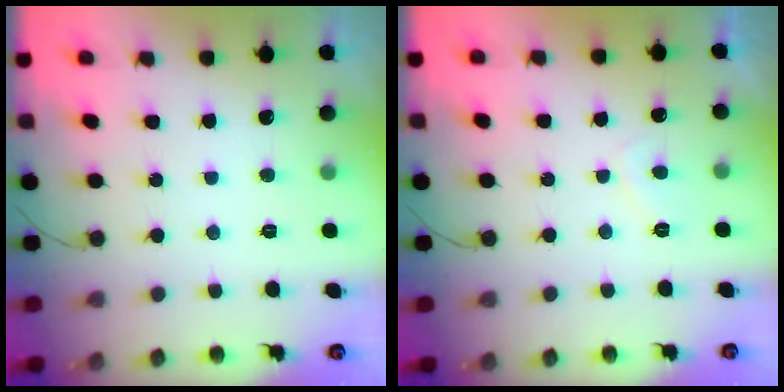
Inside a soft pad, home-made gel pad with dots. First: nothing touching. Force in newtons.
{"total": 1.5, "press": 1.4, "slide": 0.7}